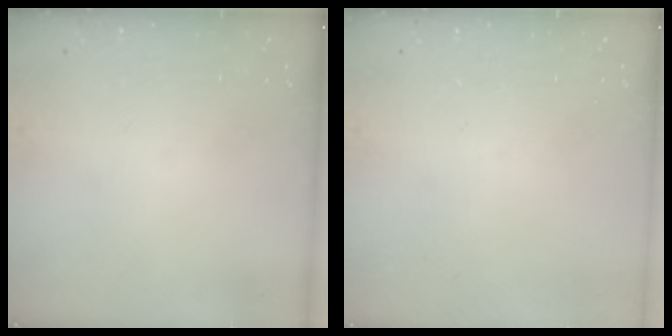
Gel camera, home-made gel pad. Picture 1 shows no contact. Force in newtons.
{"total": 0.0}